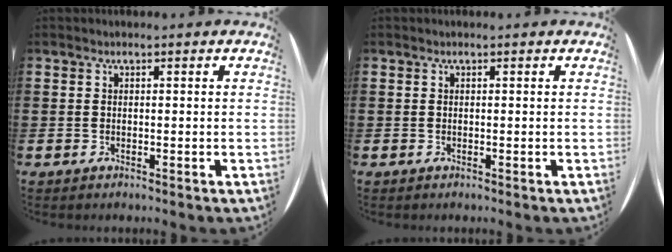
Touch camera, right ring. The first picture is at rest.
{"total": 0.0}